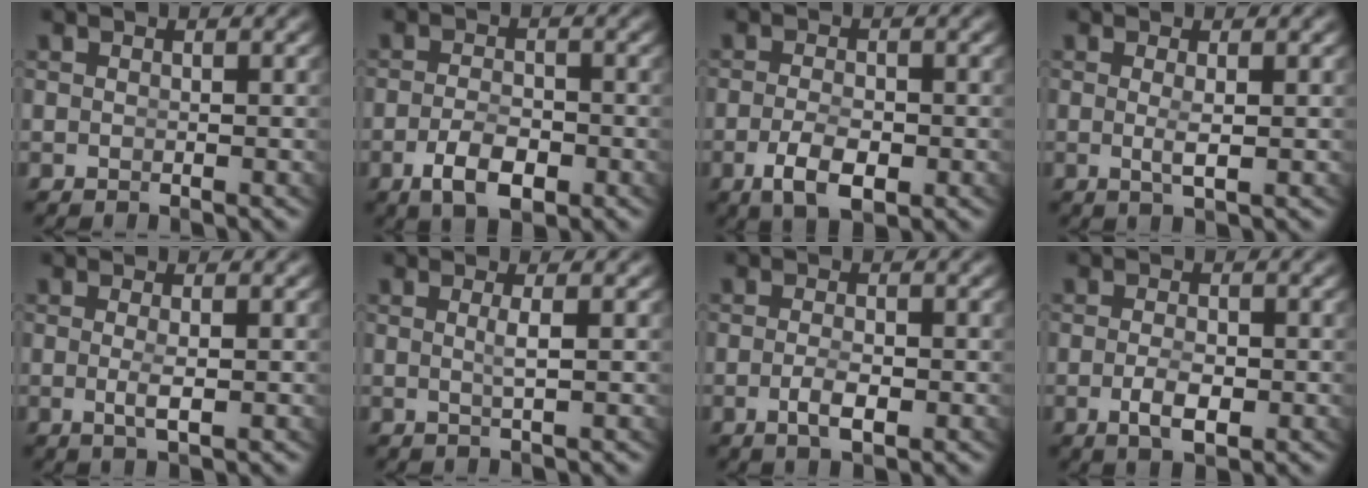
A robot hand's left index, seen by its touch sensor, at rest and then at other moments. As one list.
[{"total": 3.8, "force": [-2.1, 1.5, 2.8], "torque": [-0.045, -0.018, -0.028]}, {"total": 4.0, "force": [-1.8, 1.6, 3.2], "torque": [-0.061, -0.024, -0.020]}, {"total": 1.6, "force": [-0.1, -0.4, 1.5], "torque": [-0.031, -0.016, 0.007]}, {"total": 1.7, "force": [-0.4, -0.3, 1.6], "torque": [-0.035, -0.016, 0.003]}, {"total": 1.4, "force": [0.1, -0.9, 1.1], "torque": [-0.024, -0.013, 0.010]}, {"total": 2.2, "force": [-1.2, 0.4, 1.8], "torque": [-0.038, -0.018, -0.013]}, {"total": 2.7, "force": [-1.1, 1.0, 2.3], "torque": [-0.043, -0.019, -0.011]}]